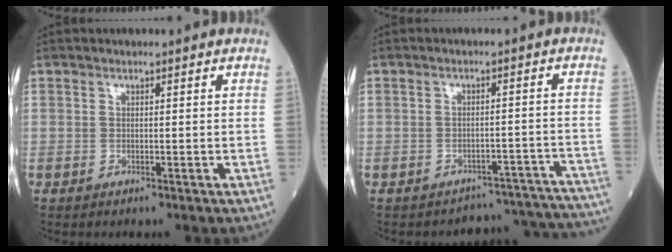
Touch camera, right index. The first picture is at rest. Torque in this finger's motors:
{"motor_torque": [0.12, -0.09, -0.04, 0.00]}